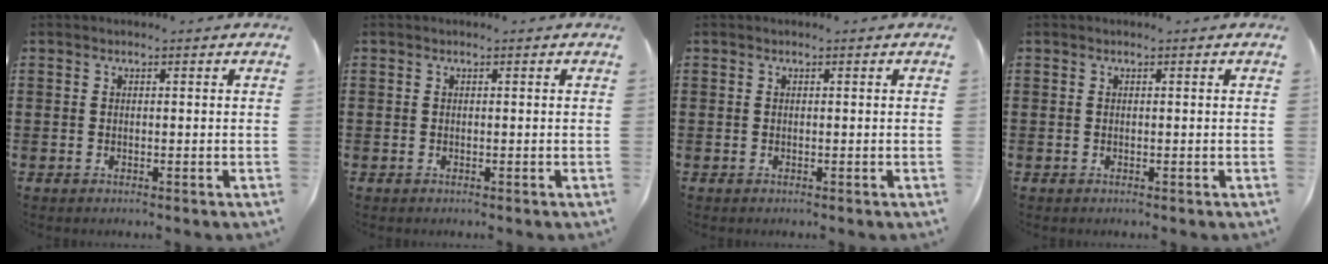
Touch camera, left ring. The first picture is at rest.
{"total": 0.0}
{"total": 0.0}
{"total": 0.0}